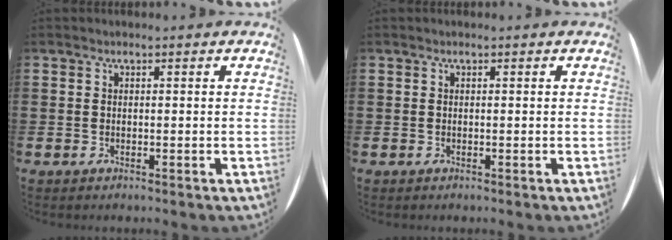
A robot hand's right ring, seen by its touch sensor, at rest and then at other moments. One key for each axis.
{"total": 0.0}